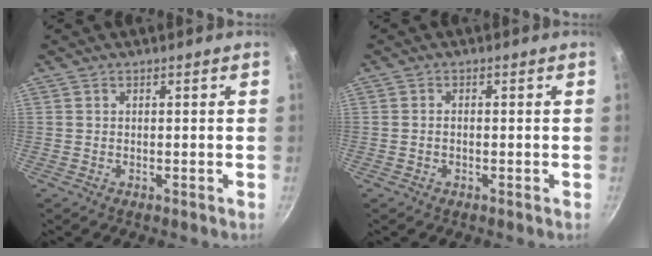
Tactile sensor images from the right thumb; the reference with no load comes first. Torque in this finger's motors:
{"motor_torque": [-0.75, 0.00, -0.23, -0.06, -0.04]}